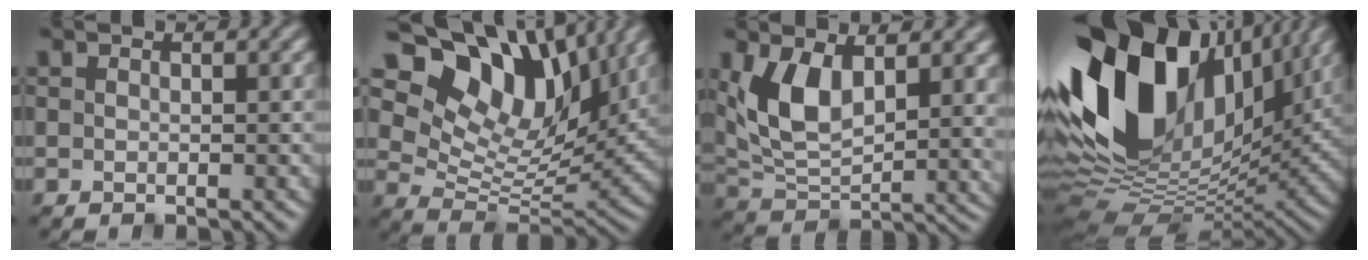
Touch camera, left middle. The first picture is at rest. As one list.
[{"total": 13.6, "force": [7.4, 7.9, 8.2], "torque": [-0.153, 0.024, 0.127]}, {"total": 8.9, "force": [3.0, 4.6, 6.9], "torque": [-0.142, -0.005, 0.055]}, {"total": 17.1, "force": [4.9, 10.3, 12.8], "torque": [-0.255, 0.028, 0.075]}]